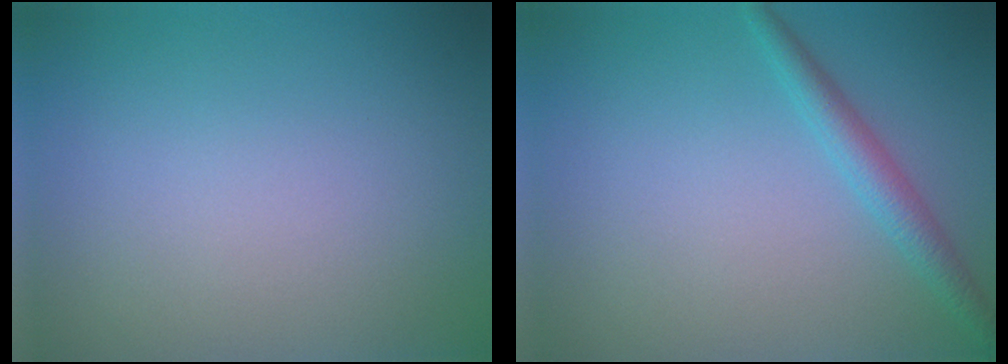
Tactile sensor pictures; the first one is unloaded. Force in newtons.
{"total": 2.3, "press": 2.3, "slide": 0.1}